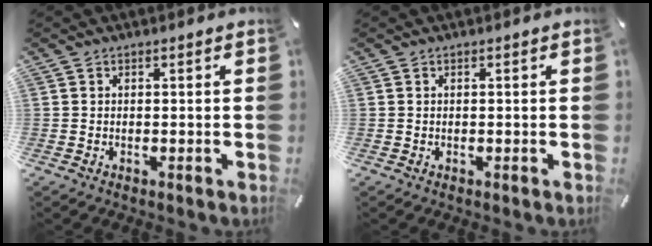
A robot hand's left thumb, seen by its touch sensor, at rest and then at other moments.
{"total": 0.0}